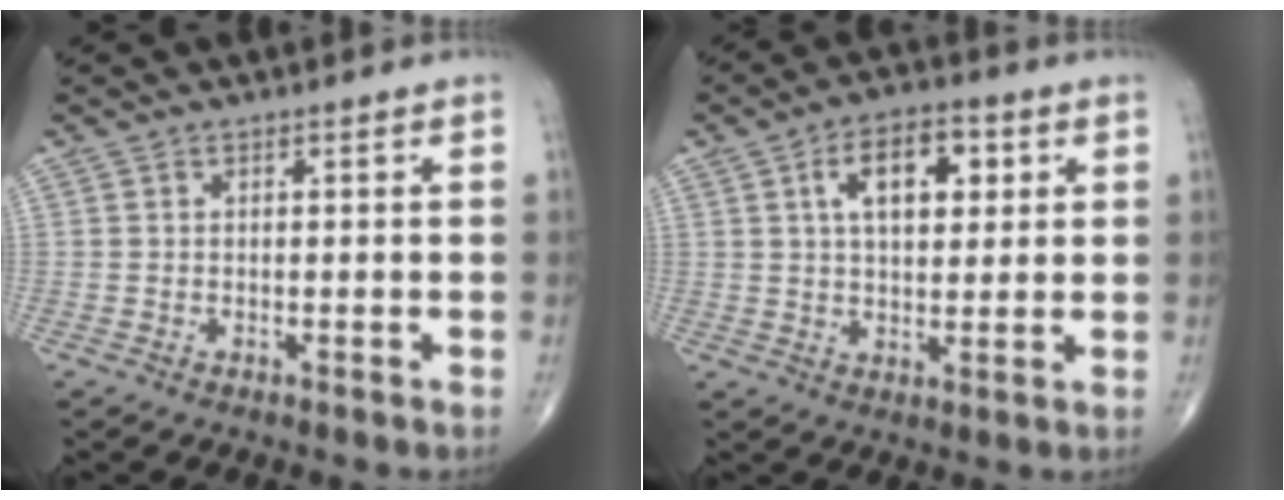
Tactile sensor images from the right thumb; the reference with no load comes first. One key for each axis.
{"total": 10.6, "fx": 3.4, "fy": 5.7, "fz": 8.3, "tx": -0.108, "ty": 0.001, "tz": 0.052}